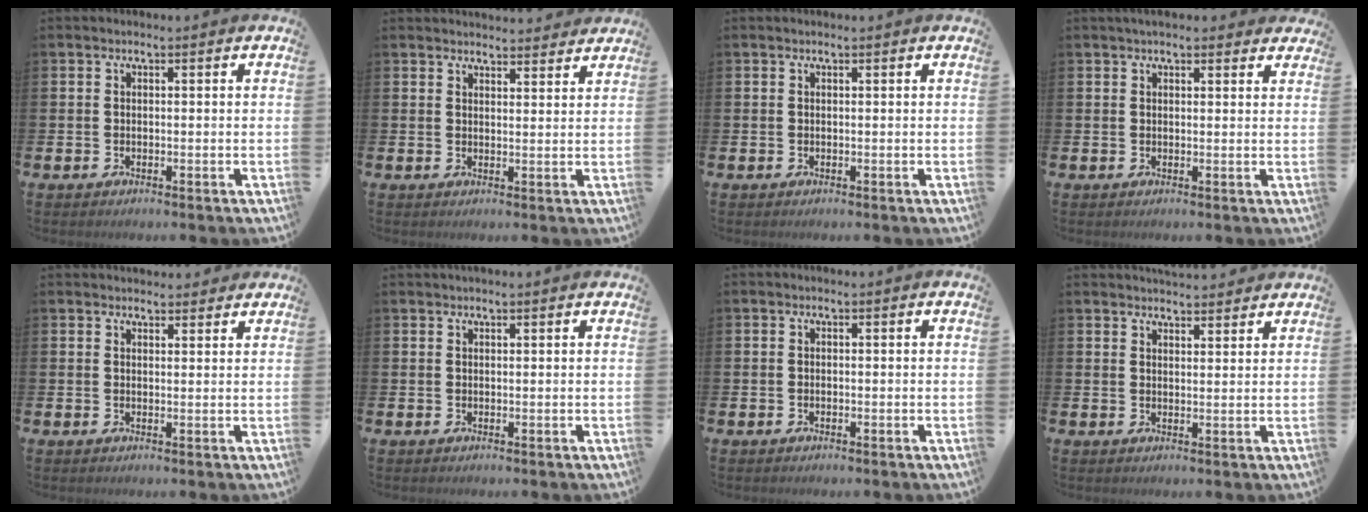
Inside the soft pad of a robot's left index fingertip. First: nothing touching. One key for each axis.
{"total": 3.1, "fx": 3.1, "fy": 0.4, "fz": -0.2, "tx": 0.008, "ty": -0.023, "tz": 0.055}
{"total": 0.0}
{"total": 2.3, "fx": 2.2, "fy": 0.6, "fz": 0.5, "tx": -0.009, "ty": -0.003, "tz": 0.039}
{"total": 2.1, "fx": 2.0, "fy": 0.5, "fz": -0.1, "tx": 0.010, "ty": -0.011, "tz": 0.035}
{"total": 0.8, "fx": 0.7, "fy": -0.1, "fz": 0.2, "tx": 0.008, "ty": -0.004, "tz": 0.011}
{"total": 0.0}
{"total": 3.3, "fx": 3.3, "fy": 0.4, "fz": -0.2, "tx": 0.008, "ty": -0.022, "tz": 0.058}